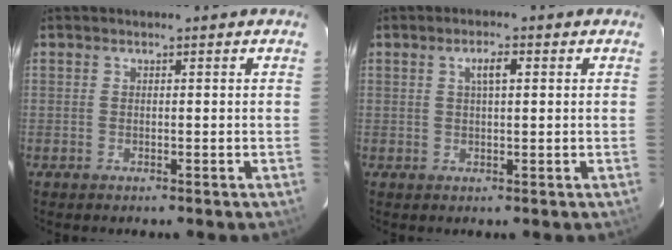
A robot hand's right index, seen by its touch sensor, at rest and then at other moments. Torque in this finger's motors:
{"motor_torque": [0.05, 0.01, 0.20, 0.05]}